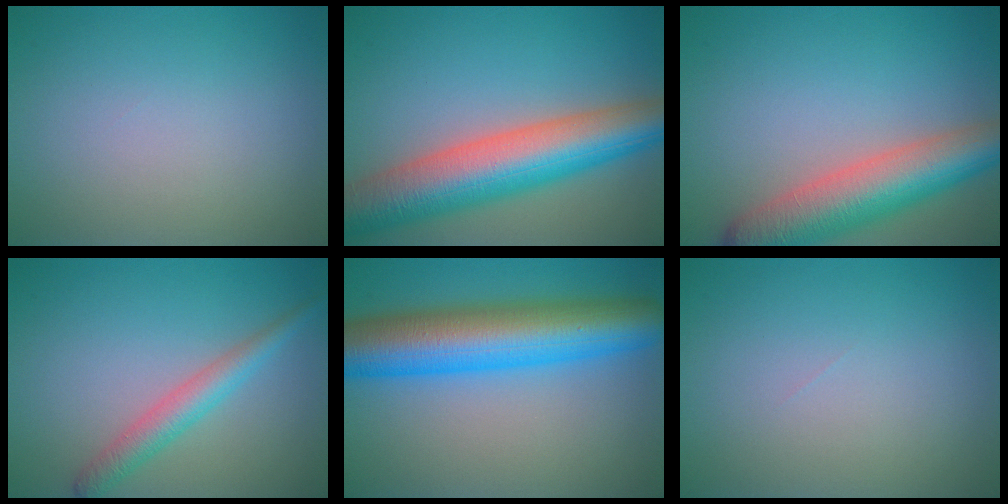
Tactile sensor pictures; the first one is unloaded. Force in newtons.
{"total": 10.9, "press": 10.9, "slide": 0.4}
{"total": 7.9, "press": 7.9, "slide": 0.5}
{"total": 2.8, "press": 2.8, "slide": 0.1}
{"total": 11.1, "press": 11.1, "slide": 0.2}
{"total": 0.0}